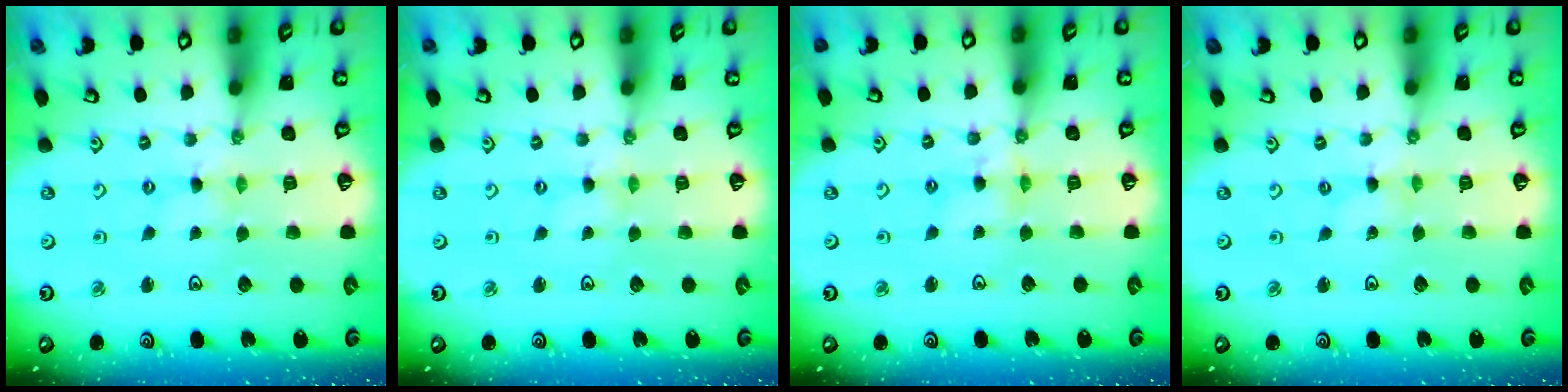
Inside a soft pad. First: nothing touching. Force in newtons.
{"total": 0.0}
{"total": 4.7, "press": 4.7, "slide": 0.4}
{"total": 0.0}